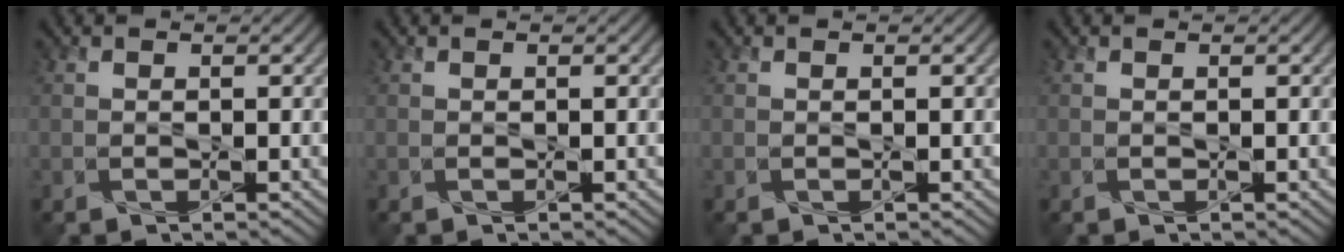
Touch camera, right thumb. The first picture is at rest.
{"total": 0.0}
{"total": 0.0}
{"total": 0.0}